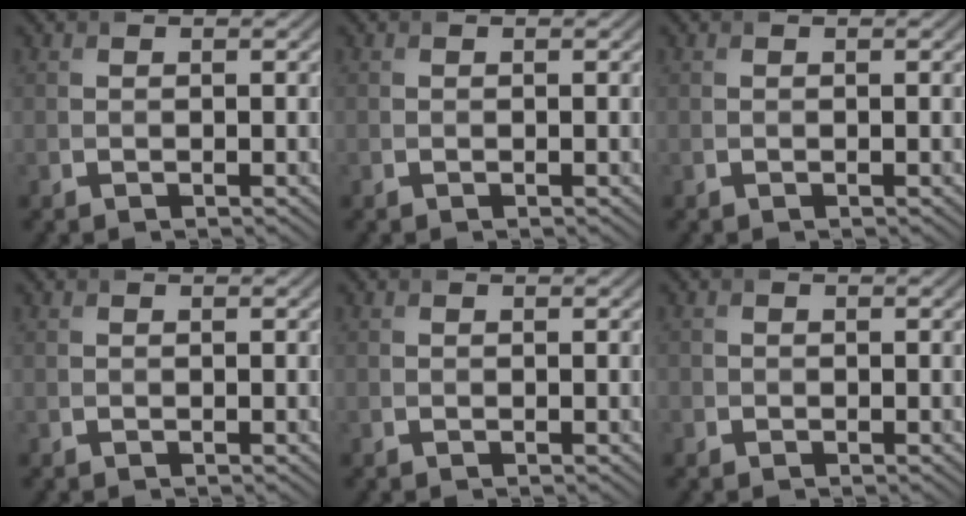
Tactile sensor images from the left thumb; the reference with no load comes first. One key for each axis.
{"total": 0.0}
{"total": 0.0}
{"total": 0.0}
{"total": 0.0}
{"total": 0.7, "fx": -0.3, "fy": 0.7, "fz": 0.0, "tx": 0.004, "ty": -0.004, "tz": -0.009}